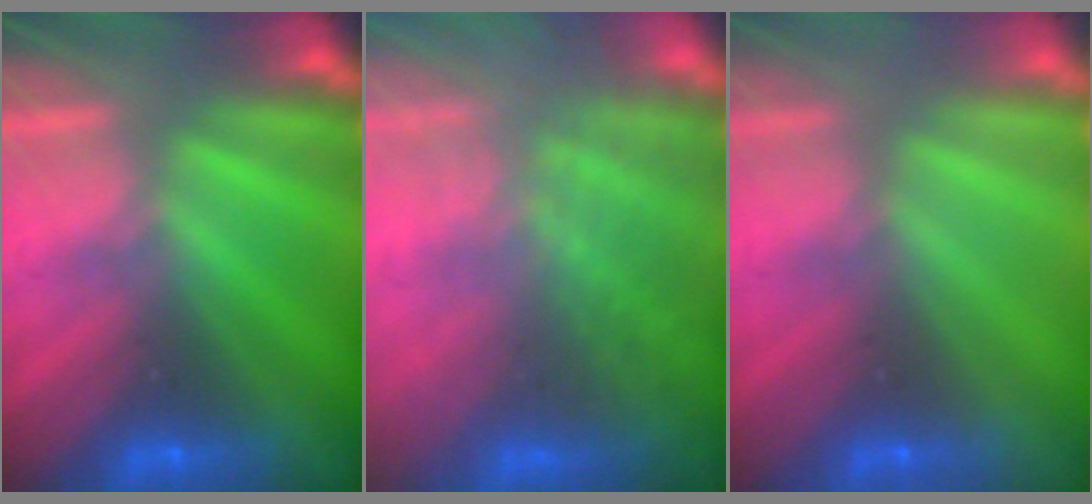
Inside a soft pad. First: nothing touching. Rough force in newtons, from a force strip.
{"total": 7.1}
{"total": 2.9}